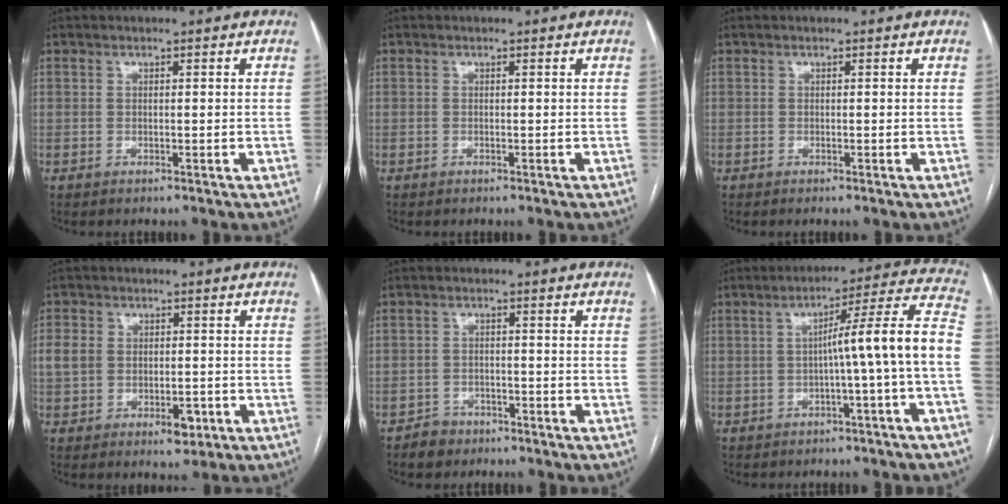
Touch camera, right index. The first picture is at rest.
{"total": 0.0}
{"total": 0.0}
{"total": 7.0, "force": [-1.3, 5.0, 4.7], "torque": [-0.076, 0.012, -0.012]}
{"total": 3.0, "force": [-2.1, 2.1, 0.0], "torque": [-0.003, 0.009, -0.035]}
{"total": 11.3, "force": [-1.9, -1.7, 11.0], "torque": [-0.142, 0.032, -0.031]}